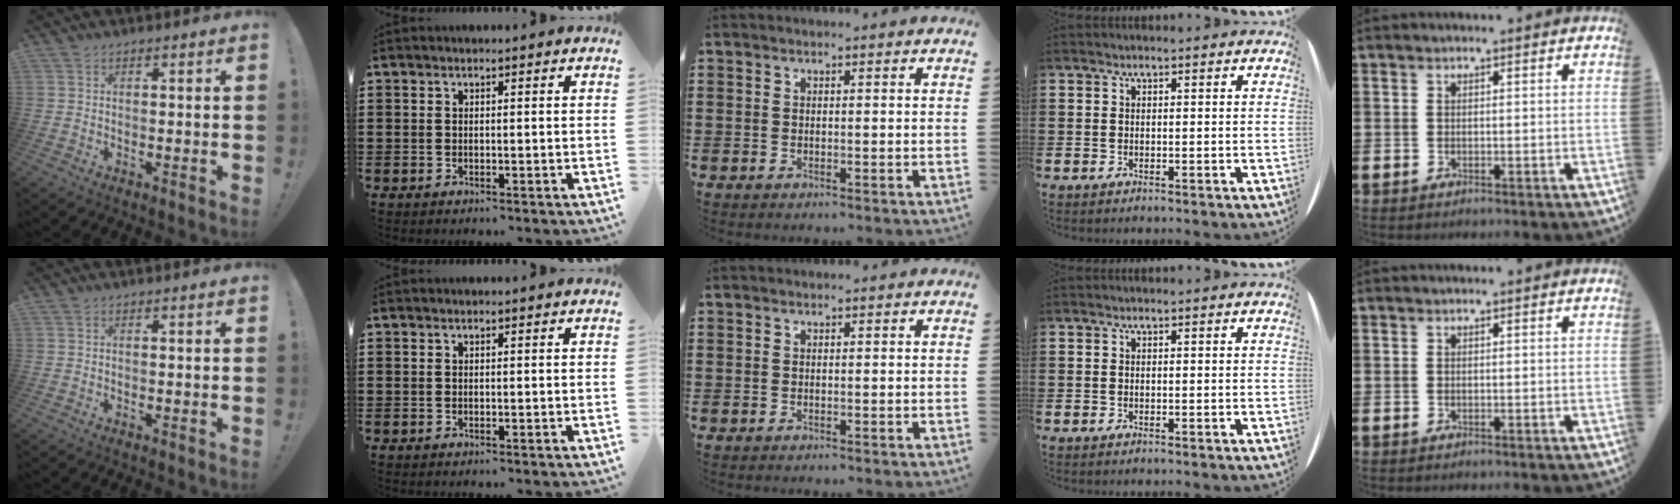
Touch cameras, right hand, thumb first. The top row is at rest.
{}